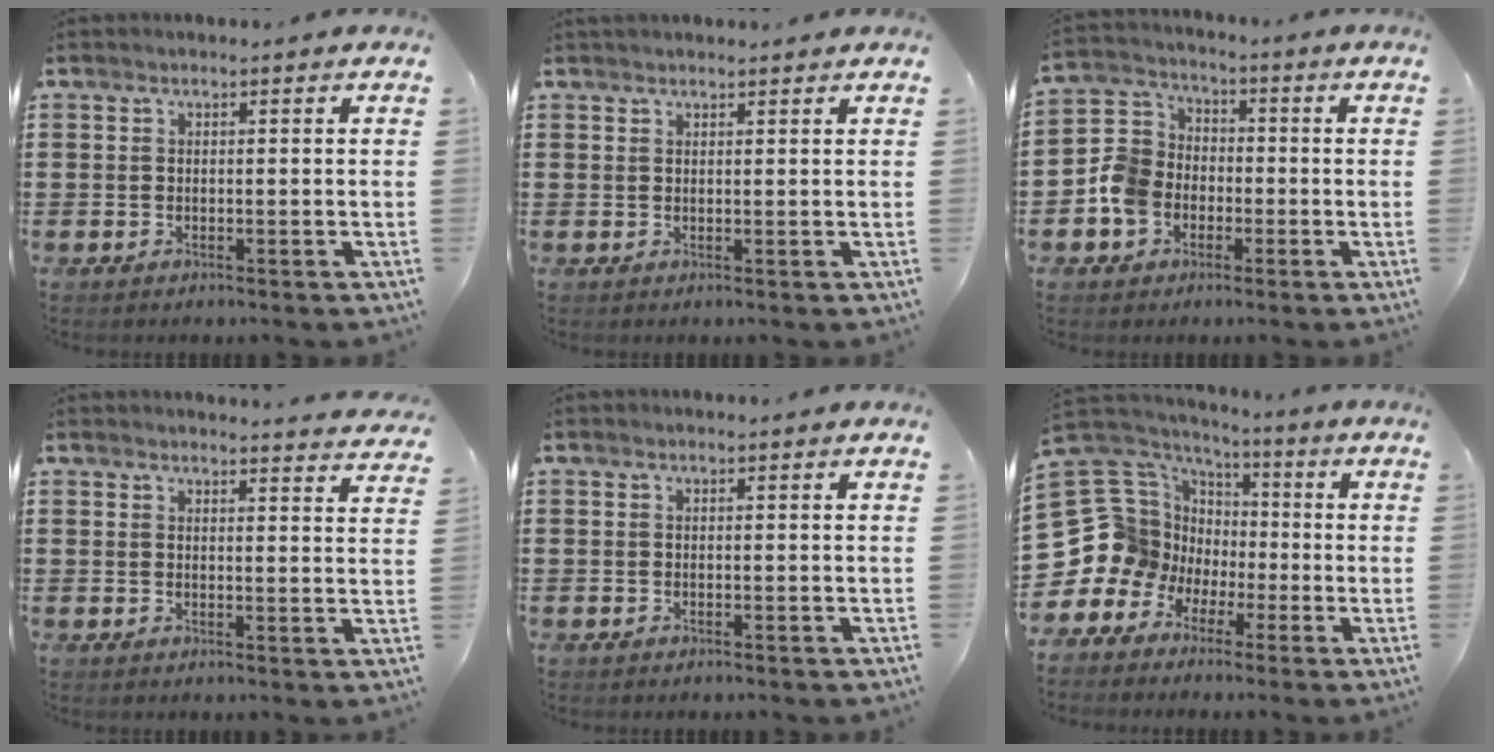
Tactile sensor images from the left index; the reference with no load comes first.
{"total": 1.0, "force": [1.0, 0.2, 0.2], "torque": [-0.005, 0.001, 0.019]}
{"total": 7.1, "force": [-2.9, 5.9, 2.7], "torque": [-0.085, 0.017, -0.059]}
{"total": 2.9, "force": [2.9, -0.3, 0.3], "torque": [-0.006, -0.017, 0.054]}
{"total": 0.0}
{"total": 13.5, "force": [-2.3, 12.8, 3.7], "torque": [-0.142, -0.020, -0.031]}